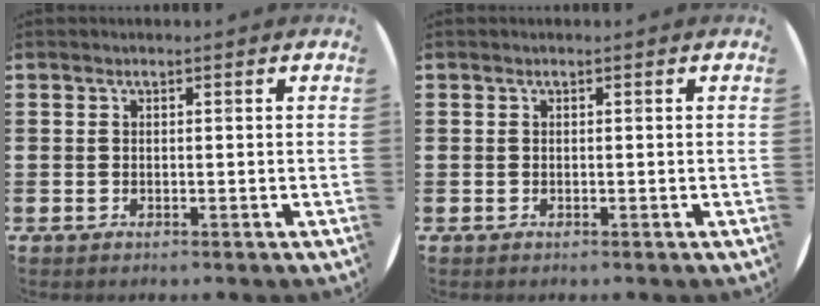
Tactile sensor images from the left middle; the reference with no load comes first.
{"total": 0.0}